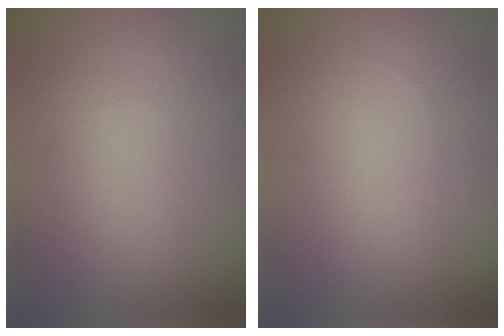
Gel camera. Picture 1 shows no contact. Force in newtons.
{"total": 0.0}